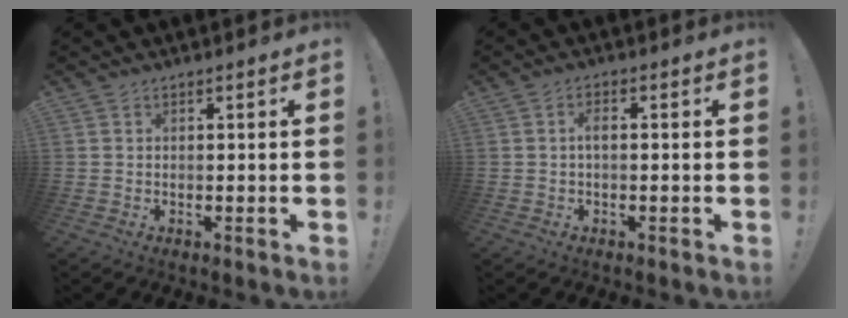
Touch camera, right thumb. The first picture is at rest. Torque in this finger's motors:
{"motor_torque": [-0.09, 0.03, 0.01, 0.14, 0.01]}